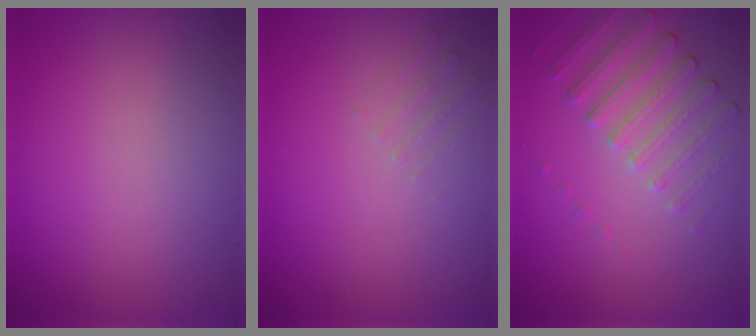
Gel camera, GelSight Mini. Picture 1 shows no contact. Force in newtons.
{"total": 1.3, "press": 1.3, "slide": 0.4}
{"total": 2.5, "press": 2.2, "slide": 1.3}